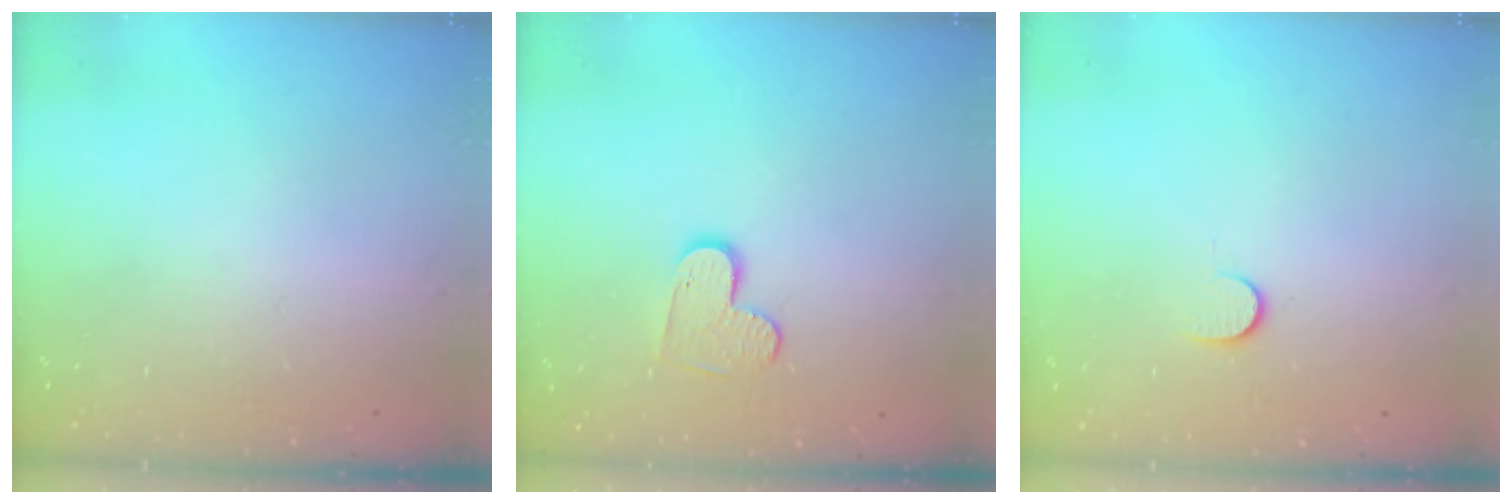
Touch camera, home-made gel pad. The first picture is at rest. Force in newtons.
{"total": 7.5, "press": 7.5, "slide": 0.5}
{"total": 5.7, "press": 5.6, "slide": 0.7}